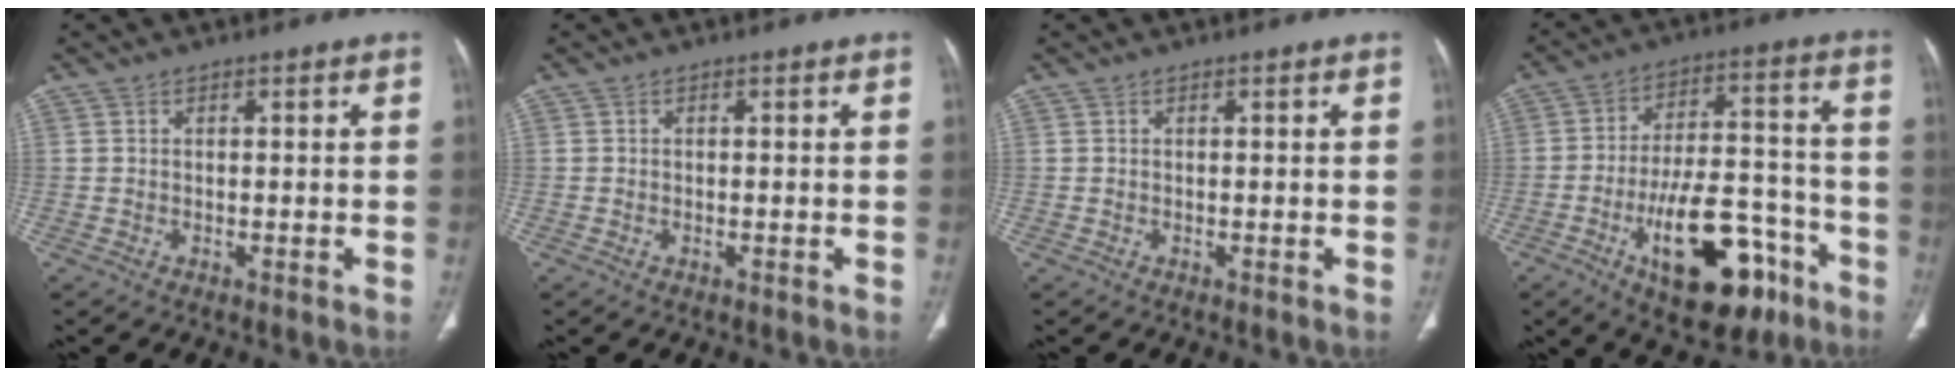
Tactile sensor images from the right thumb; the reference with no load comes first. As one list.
[{"total": 0.0}, {"total": 0.0}, {"total": 20.2, "force": [-9.7, 9.2, 15.0], "torque": [-0.212, 0.063, -0.139]}]